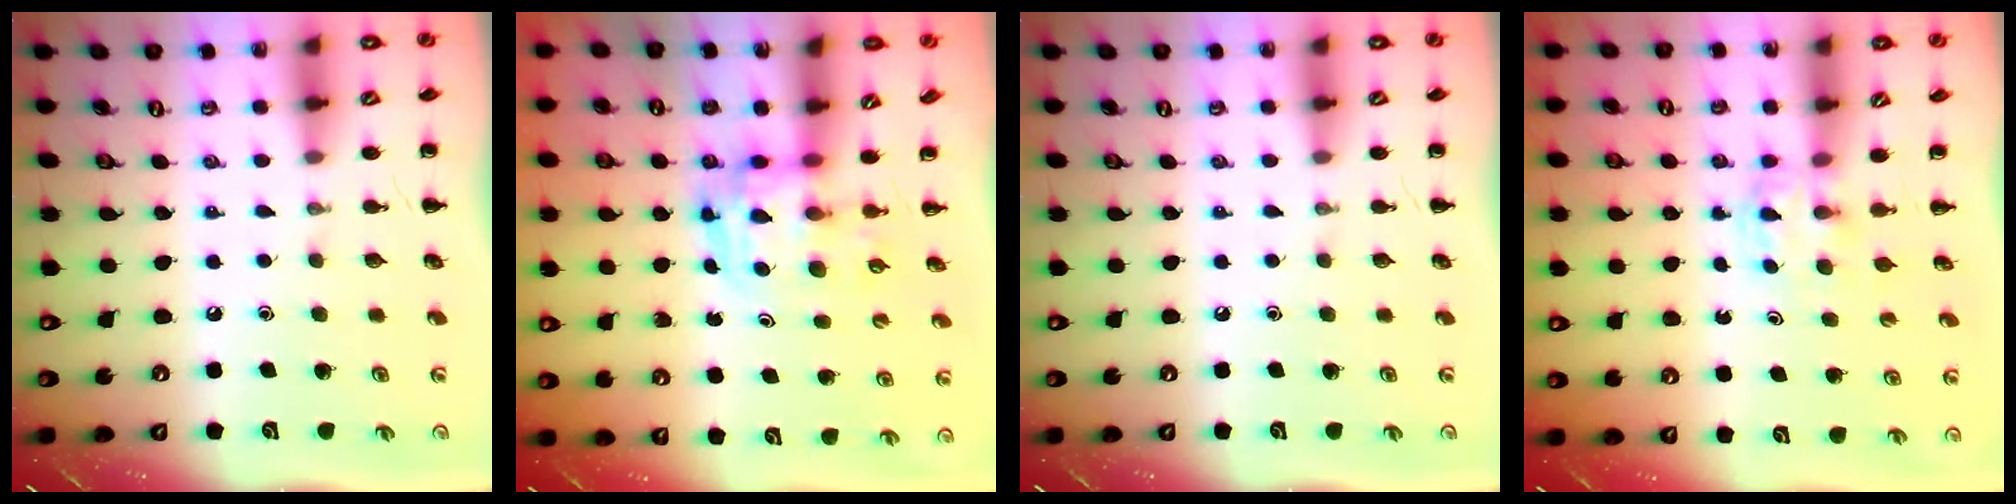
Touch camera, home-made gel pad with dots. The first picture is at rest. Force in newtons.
{"total": 3.4, "press": 3.4, "slide": 0.6}
{"total": 0.0}
{"total": 2.6, "press": 2.4, "slide": 1.1}